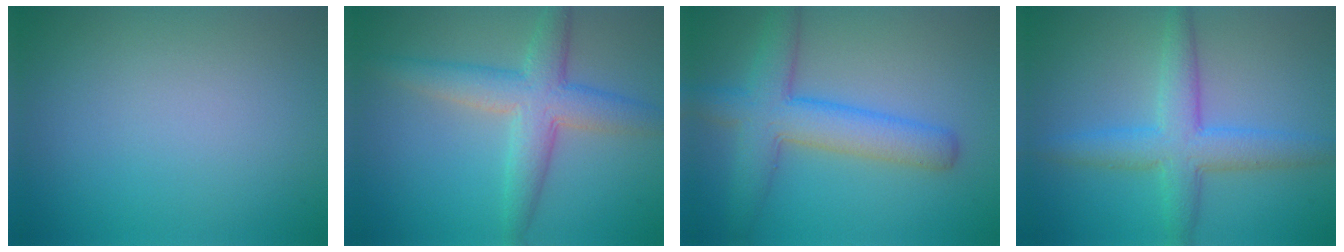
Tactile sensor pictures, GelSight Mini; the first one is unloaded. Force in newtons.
{"total": 5.5, "press": 5.5, "slide": 0.4}
{"total": 6.1, "press": 6.1, "slide": 0.2}
{"total": 4.8, "press": 4.8, "slide": 0.1}